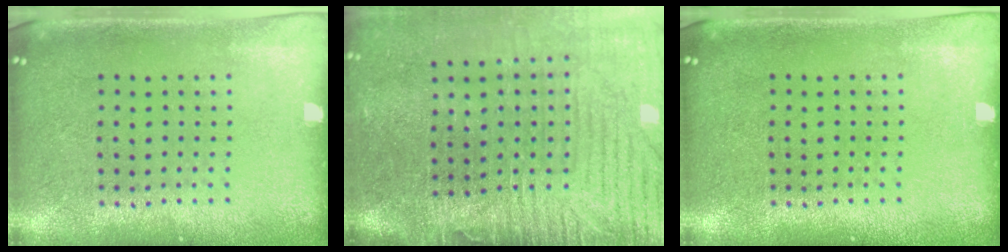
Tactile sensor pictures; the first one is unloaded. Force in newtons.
{"total": 4.3, "press": 3.6, "slide": 2.3}
{"total": 0.0}